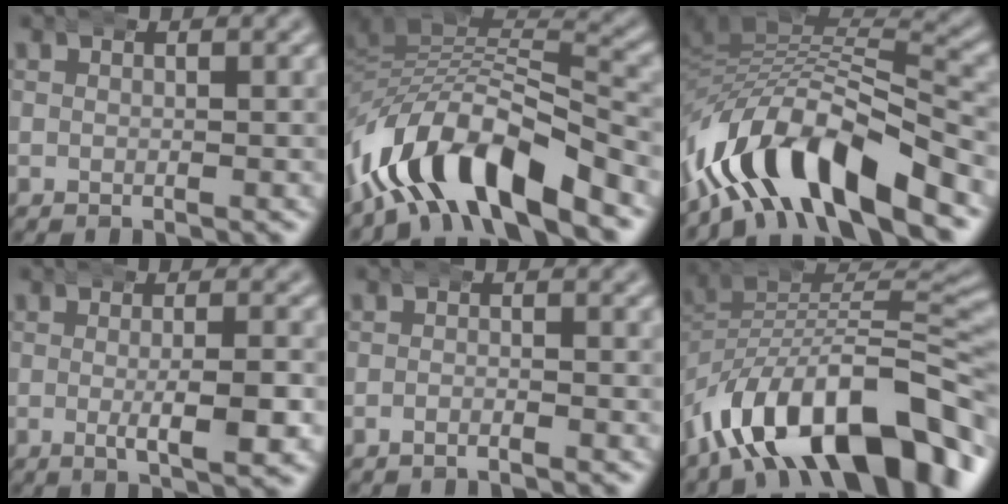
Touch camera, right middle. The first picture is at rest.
{"total": 11.1, "force": [-5.1, 6.6, 7.3], "torque": [-0.148, -0.038, -0.070]}
{"total": 12.3, "force": [-5.5, 7.1, 8.5], "torque": [-0.171, -0.033, -0.078]}
{"total": 4.3, "force": [-0.8, 0.9, 4.1], "torque": [-0.067, -0.001, -0.015]}
{"total": 1.0, "force": [-1.0, -0.1, 0.3], "torque": [0.001, 0.001, -0.022]}
{"total": 14.1, "force": [-6.3, 7.7, 10.0], "torque": [-0.168, -0.033, -0.083]}